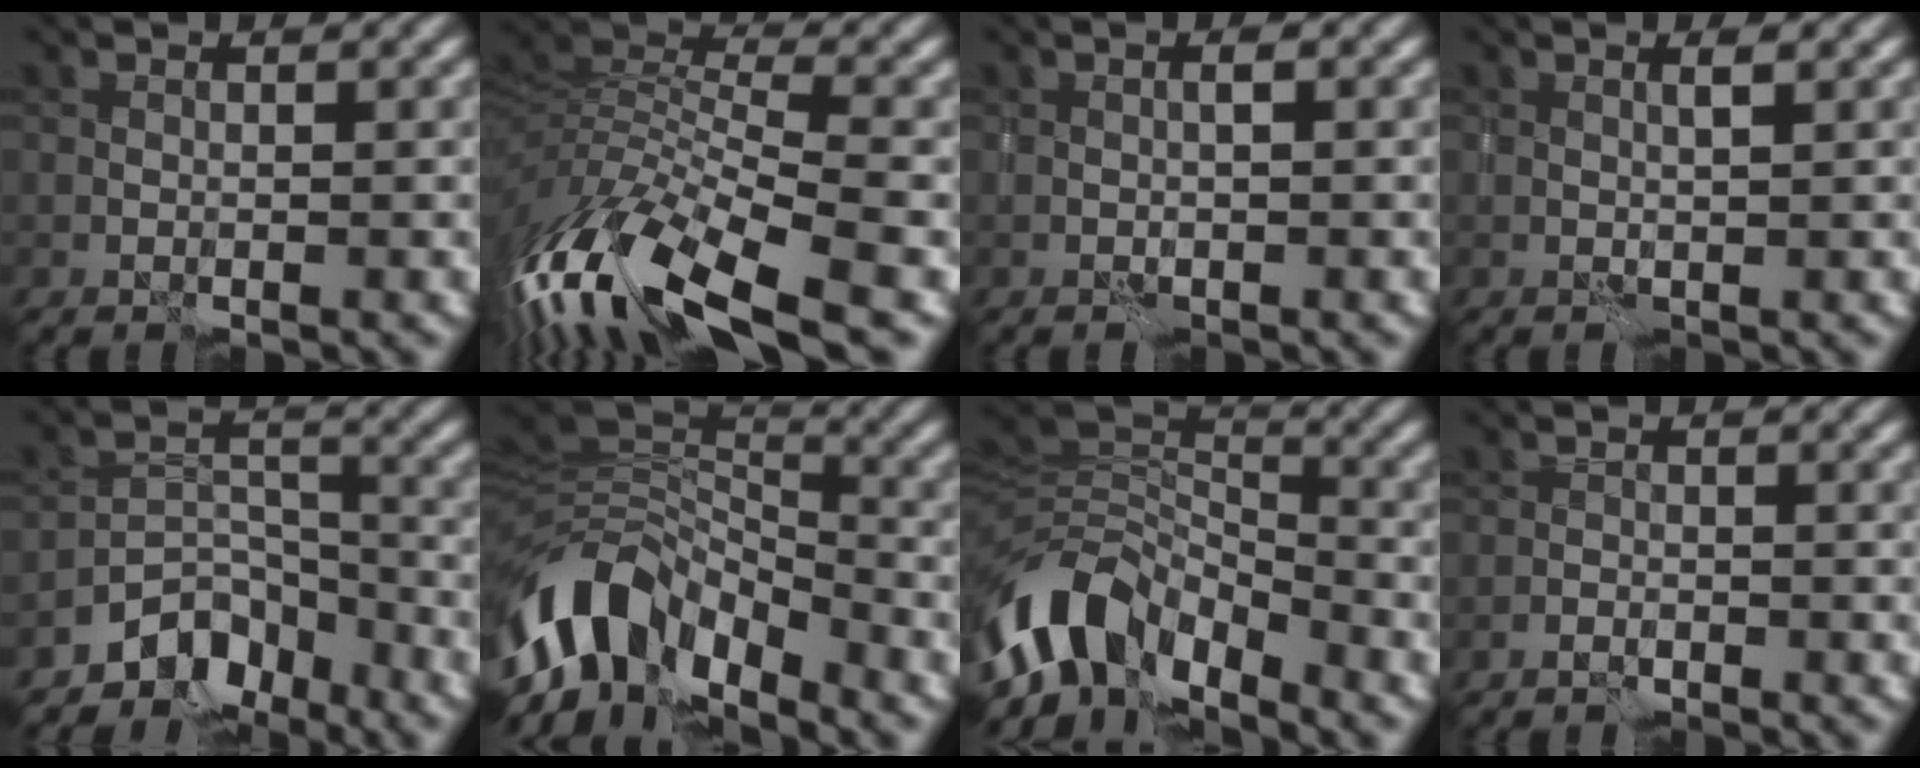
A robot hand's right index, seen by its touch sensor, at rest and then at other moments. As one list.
[{"total": 13.0, "force": [-5.7, 5.8, 10.1], "torque": [-0.226, -0.007, -0.106]}, {"total": 0.7, "force": [0.0, 0.0, 0.7], "torque": [-0.011, 0.001, -0.002]}, {"total": 1.2, "force": [0.6, 0.2, 1.0], "torque": [-0.014, 0.001, 0.009]}, {"total": 5.0, "force": [-3.9, 2.8, 1.6], "torque": [-0.006, 0.000, -0.075]}, {"total": 9.8, "force": [-5.2, 5.5, 6.1], "torque": [-0.104, -0.002, -0.101]}, {"total": 8.1, "force": [-4.8, 4.6, 4.6], "torque": [-0.074, -0.005, -0.094]}, {"total": 0.8, "force": [-0.8, 0.2, 0.1], "torque": [-0.007, 0.002, -0.018]}]